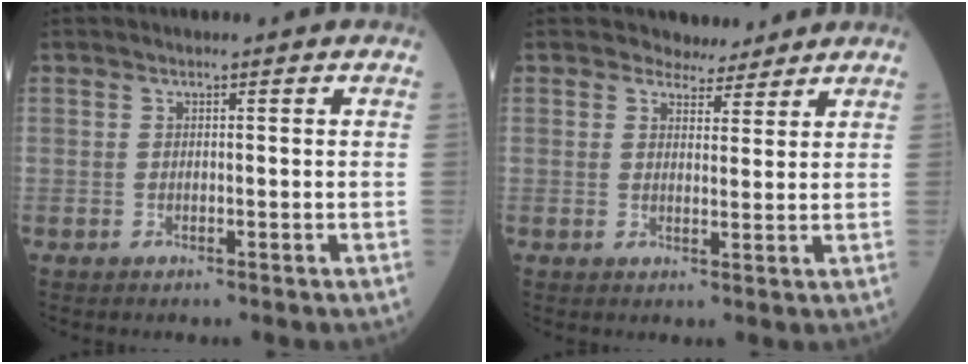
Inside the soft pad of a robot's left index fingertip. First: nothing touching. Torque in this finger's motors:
{"motor_torque": [0.32, -0.28, 0.03, -0.01]}